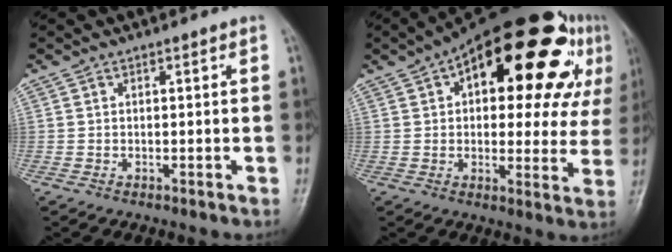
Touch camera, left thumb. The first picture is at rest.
{"total": 28.1, "force": [11.0, 13.2, 22.2], "torque": [-0.274, 0.025, 0.151]}